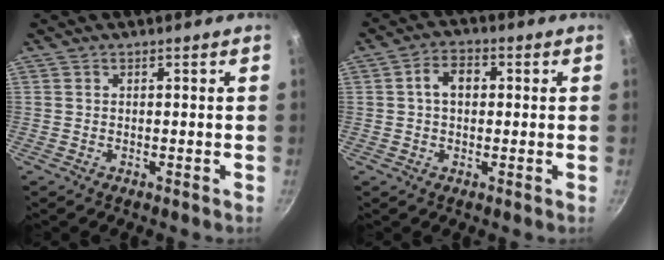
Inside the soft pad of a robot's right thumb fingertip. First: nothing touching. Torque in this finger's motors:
{"motor_torque": [0.31, 1.60, 0.99, -0.26, 0.02]}